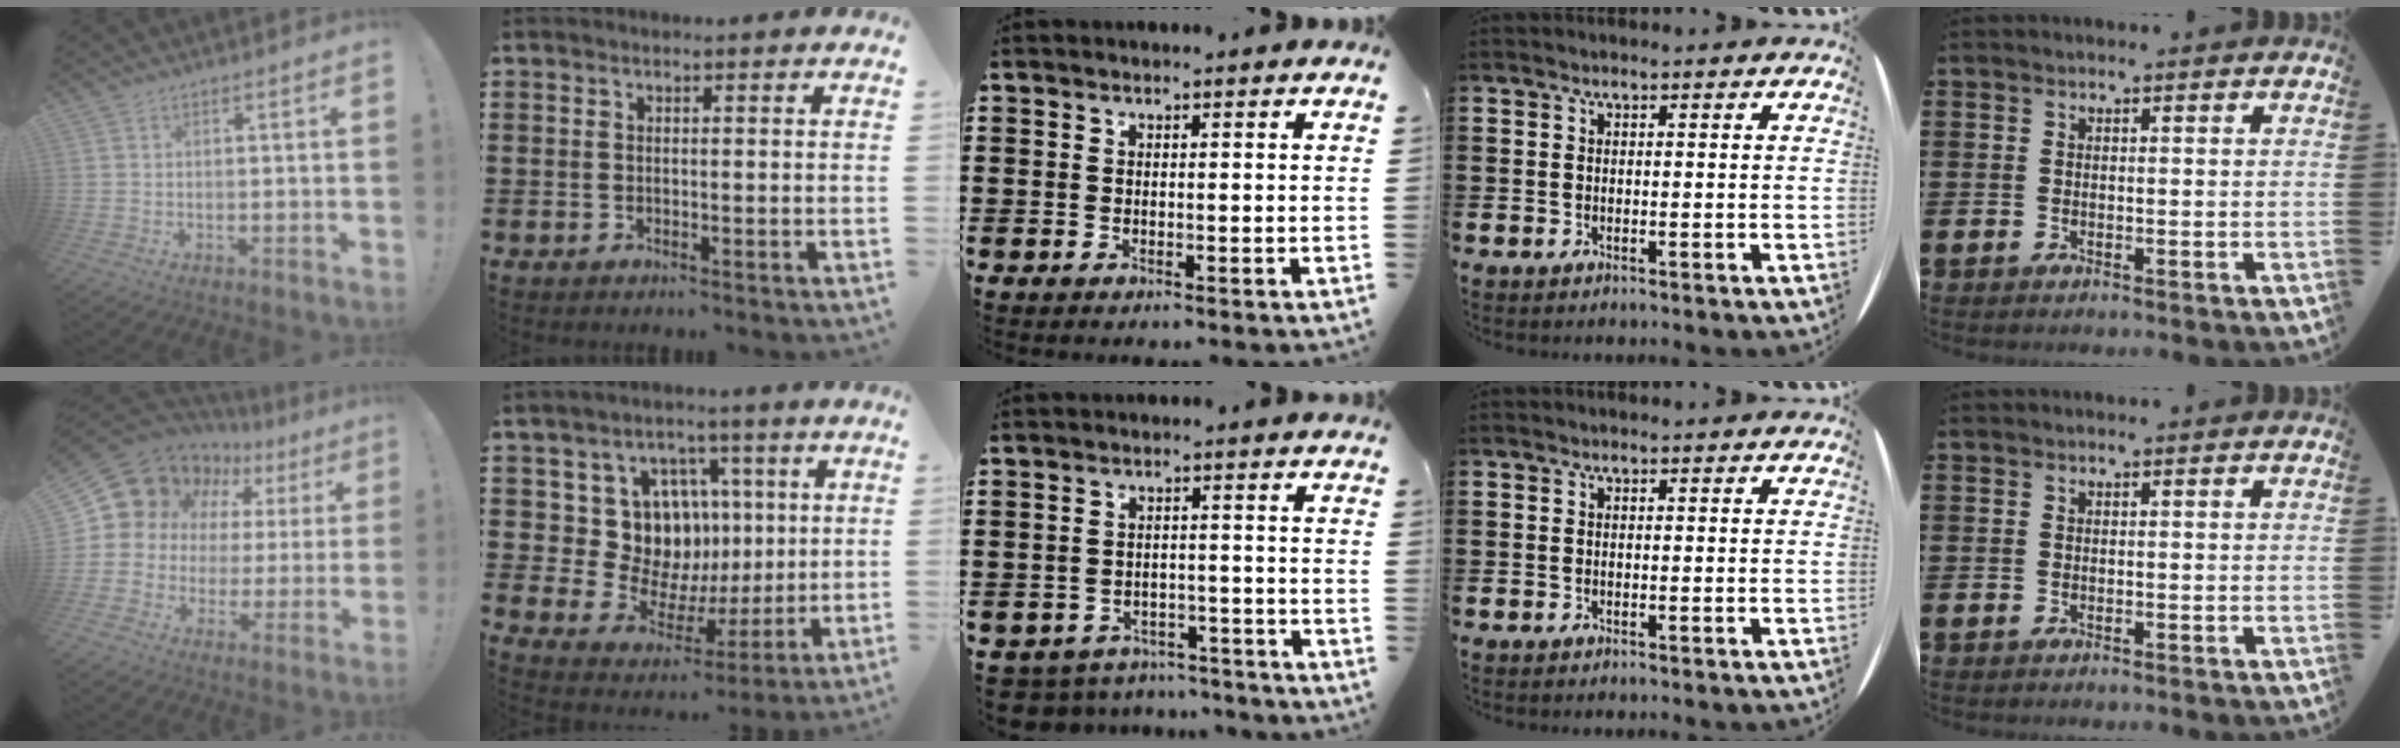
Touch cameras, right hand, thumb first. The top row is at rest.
{"thumb": {"total": 15.8, "force": [10.1, 10.5, 6.1], "torque": [-0.099, -0.073, 0.206]}, "index": {"total": 11.7, "force": [3.1, 10.2, 4.7], "torque": [-0.109, -0.024, 0.065]}, "middle": {"total": 4.1, "force": [-4.0, 0.7, -0.1], "torque": [-0.013, 0.001, -0.088]}}